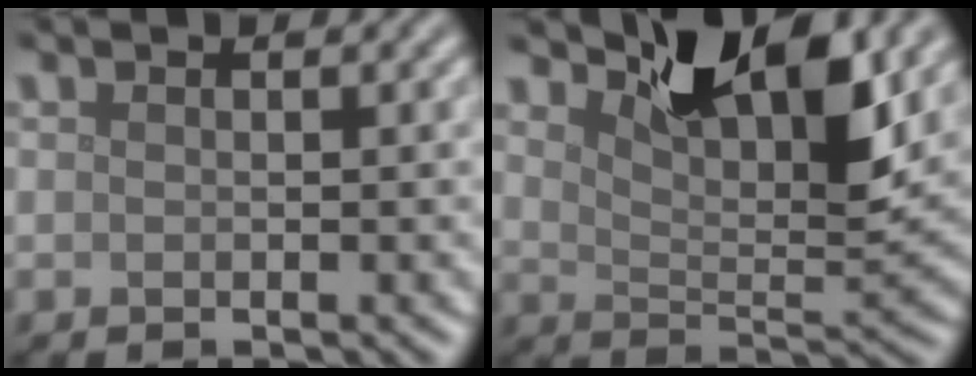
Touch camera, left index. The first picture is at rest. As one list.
[{"total": 7.6, "force": [5.0, 2.5, 5.2], "torque": [-0.085, -0.005, 0.079]}]